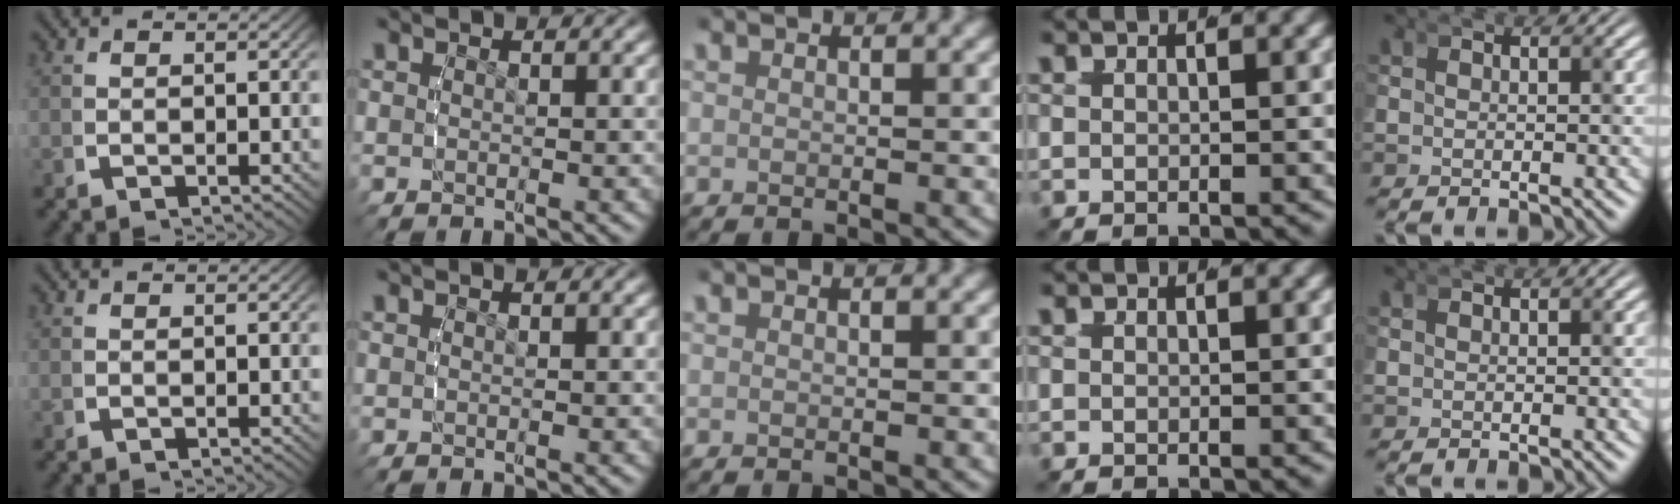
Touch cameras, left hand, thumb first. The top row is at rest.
{}